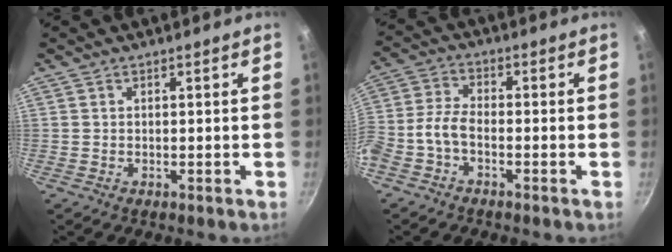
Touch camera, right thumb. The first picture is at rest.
{"total": 5.4, "force": [-2.8, 2.6, 3.9], "torque": [-0.094, 0.032, -0.069]}